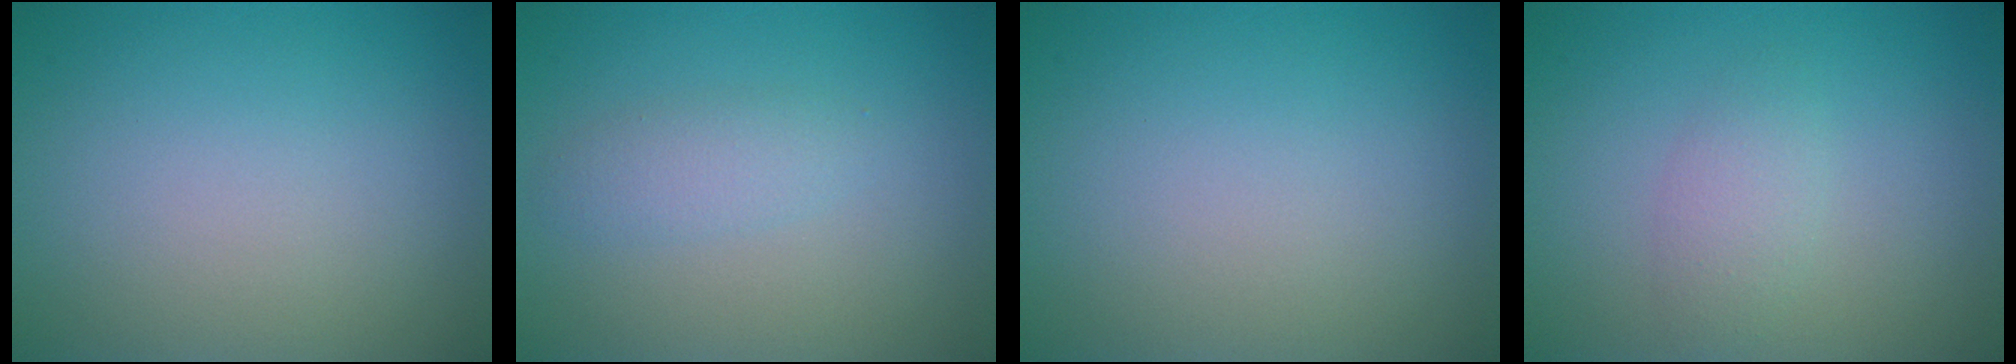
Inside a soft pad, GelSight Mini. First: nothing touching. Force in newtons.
{"total": 1.7, "press": 1.7, "slide": 0.0}
{"total": 0.0}
{"total": 2.3, "press": 2.3, "slide": 0.0}